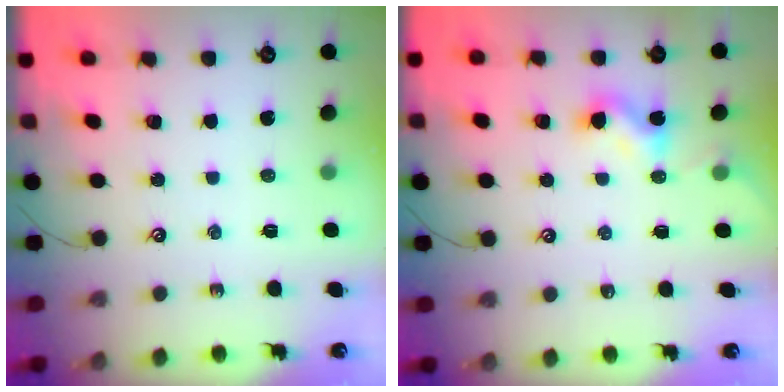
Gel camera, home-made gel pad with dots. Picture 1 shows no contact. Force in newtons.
{"total": 3.2, "press": 3.2, "slide": 0.4}